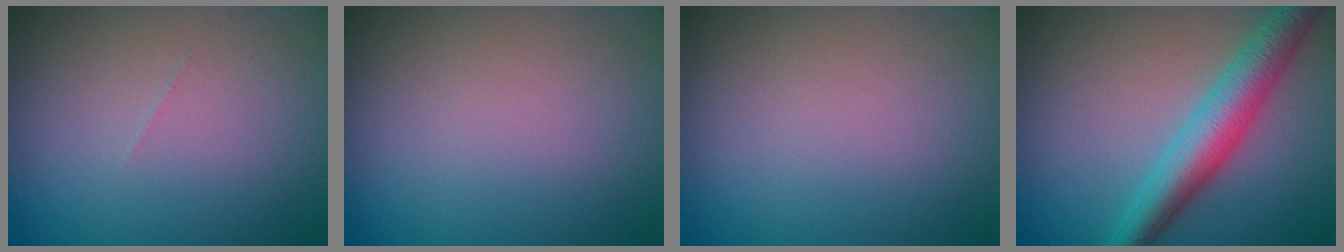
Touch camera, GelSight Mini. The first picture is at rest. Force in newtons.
{"total": 0.0}
{"total": 0.0}
{"total": 5.3, "press": 5.3, "slide": 0.2}